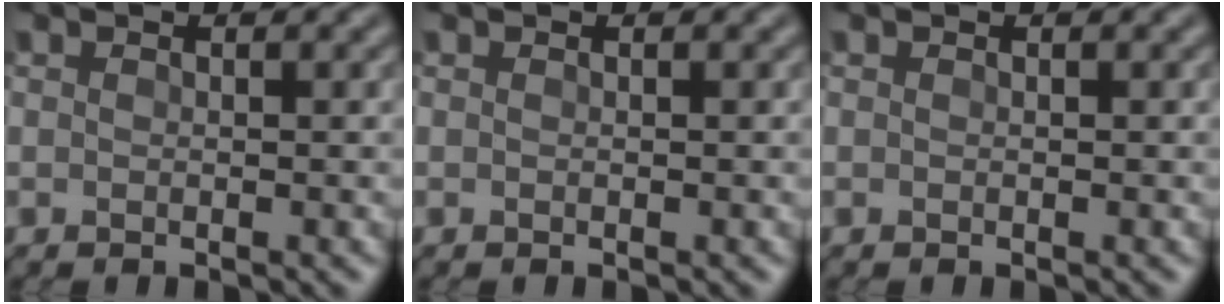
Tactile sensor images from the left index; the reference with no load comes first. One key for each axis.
{"total": 0.0}
{"total": 0.0}